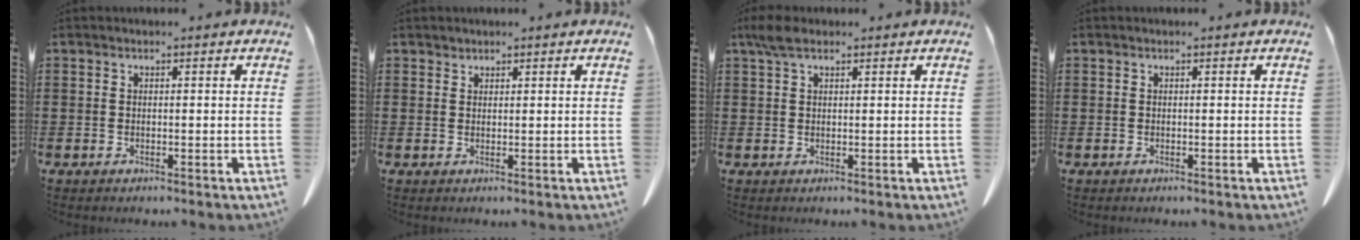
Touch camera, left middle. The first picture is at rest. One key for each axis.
{"total": 1.1, "fx": 1.1, "fy": 0.4, "fz": 0.0, "tx": -0.003, "ty": -0.001, "tz": 0.022}
{"total": 2.9, "fx": 1.7, "fy": 1.2, "fz": 2.0, "tx": -0.045, "ty": 0.005, "tz": 0.031}
{"total": 0.0}